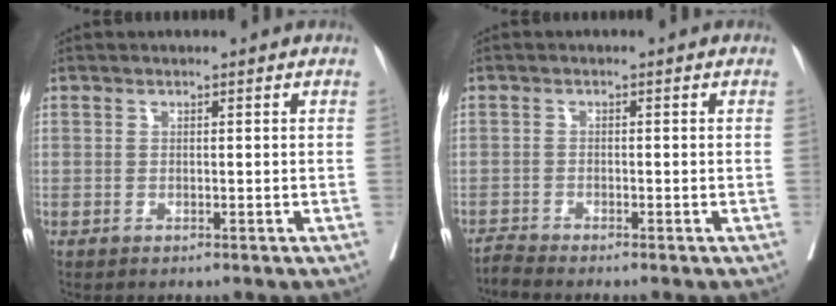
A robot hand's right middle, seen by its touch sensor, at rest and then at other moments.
{"total": 1.8, "force": [-1.7, -0.7, -0.1], "torque": [-0.003, -0.012, -0.037]}